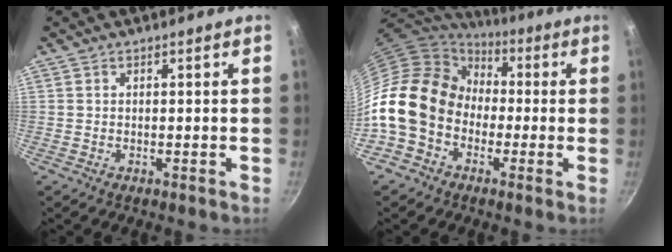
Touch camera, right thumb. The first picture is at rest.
{"total": 19.0, "force": [-1.3, 14.9, 11.7], "torque": [-0.194, 0.048, -0.033]}